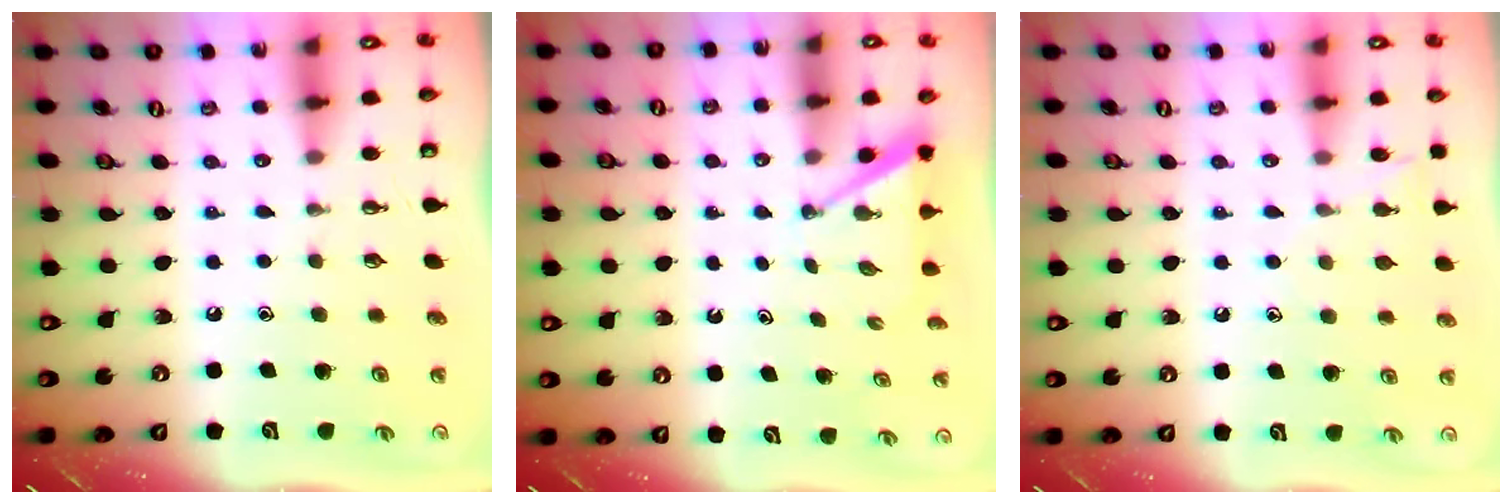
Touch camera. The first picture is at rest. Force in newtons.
{"total": 2.9, "press": 2.9, "slide": 0.2}
{"total": 6.0, "press": 6.0, "slide": 0.6}